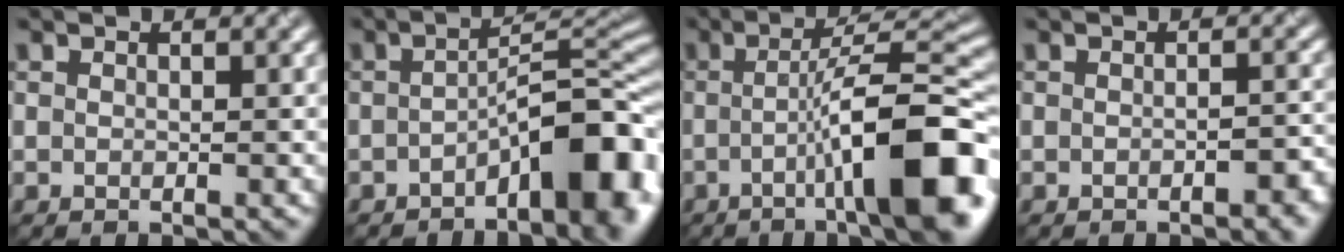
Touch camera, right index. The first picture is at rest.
{"total": 8.6, "force": [-3.5, 2.5, 7.4], "torque": [-0.095, 0.020, -0.061]}
{"total": 12.3, "force": [-2.9, 2.7, 11.7], "torque": [-0.157, 0.015, -0.046]}
{"total": 2.3, "force": [-1.1, 0.7, 1.9], "torque": [-0.026, 0.003, -0.014]}